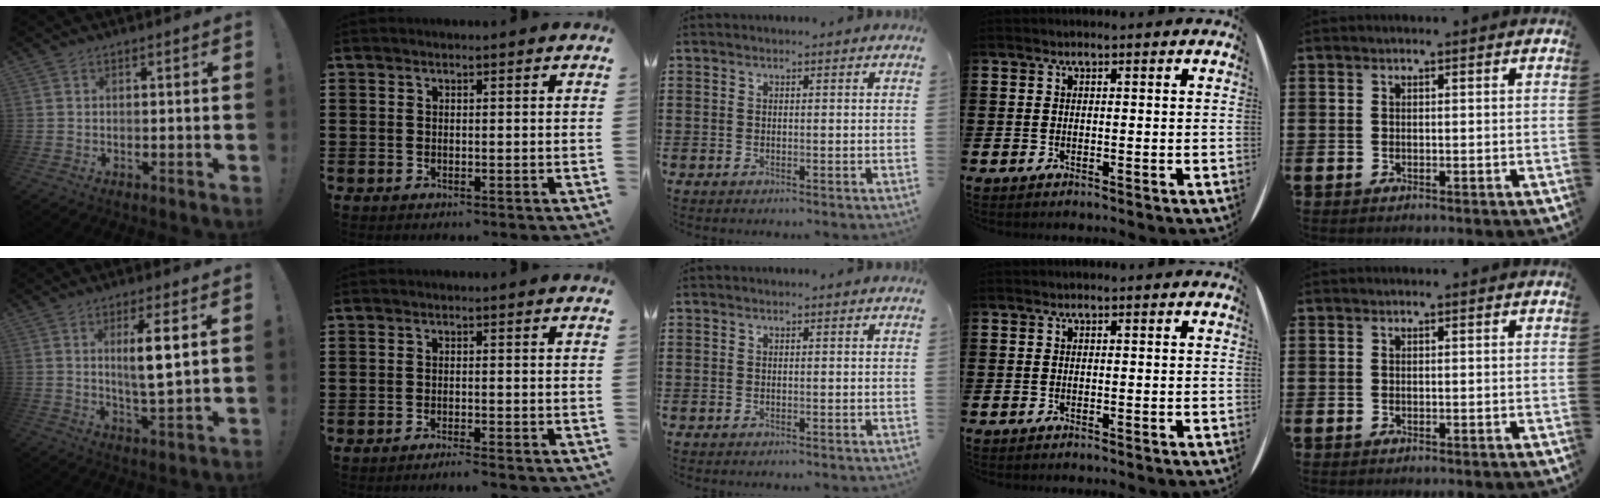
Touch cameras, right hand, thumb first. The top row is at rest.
{"thumb": {"total": 8.1, "force": [2.5, 1.1, 7.7], "torque": [-0.116, -0.012, 0.034]}, "index": {"total": 1.7, "force": [-1.6, -0.2, 0.5], "torque": [-0.010, 0.002, -0.031]}}